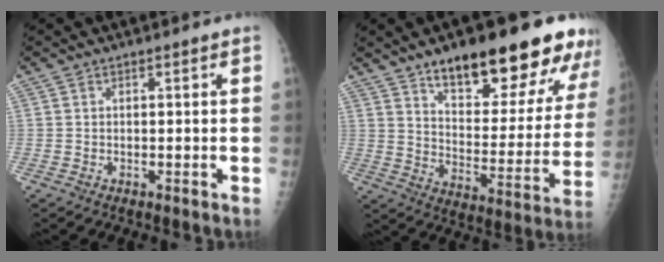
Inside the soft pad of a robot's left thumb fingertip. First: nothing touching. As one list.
[{"total": 24.5, "force": [16.4, 8.7, 16.0], "torque": [-0.174, -0.075, 0.242]}]